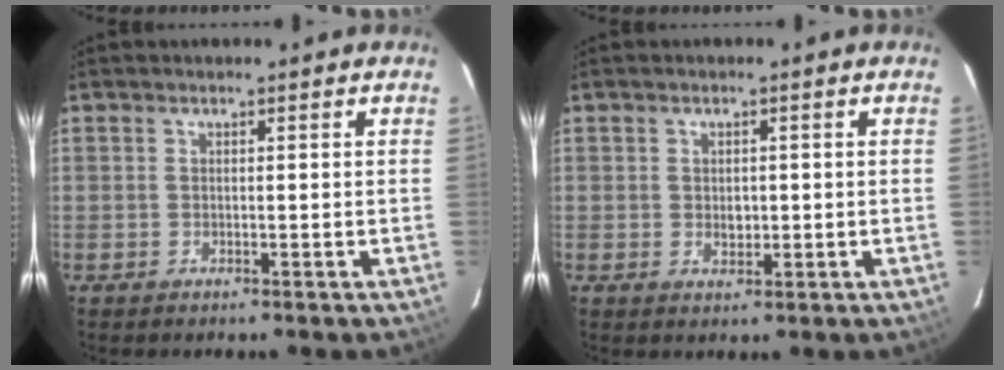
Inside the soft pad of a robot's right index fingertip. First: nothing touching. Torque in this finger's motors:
{"motor_torque": [0.02, 0.05, 0.02, 0.00]}